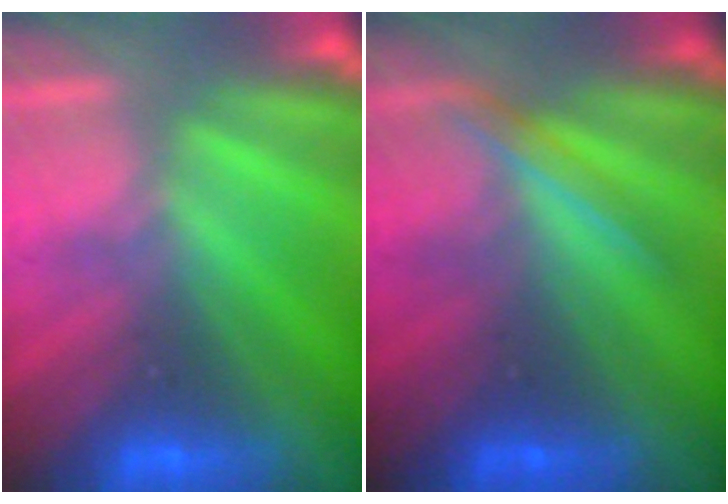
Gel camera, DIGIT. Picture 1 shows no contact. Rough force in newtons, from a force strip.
{"total": 1.9}